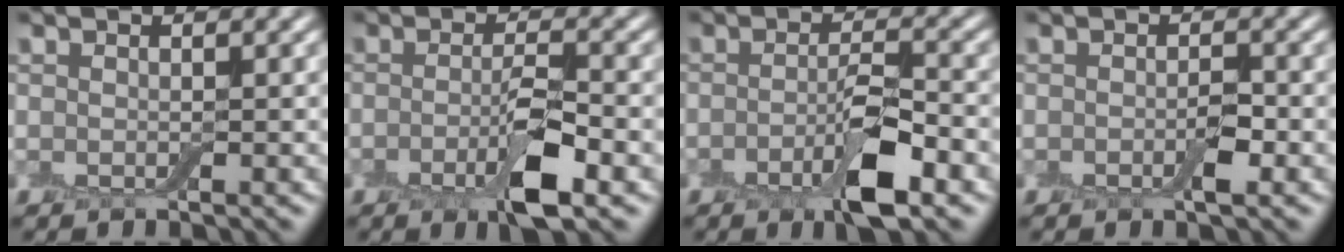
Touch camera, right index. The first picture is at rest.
{"total": 4.6, "force": [-1.6, 1.1, 4.2], "torque": [-0.072, -0.002, -0.033]}
{"total": 5.0, "force": [-2.1, 1.3, 4.3], "torque": [-0.075, 0.000, -0.042]}
{"total": 1.7, "force": [-0.6, 0.5, 1.5], "torque": [-0.026, -0.002, -0.011]}